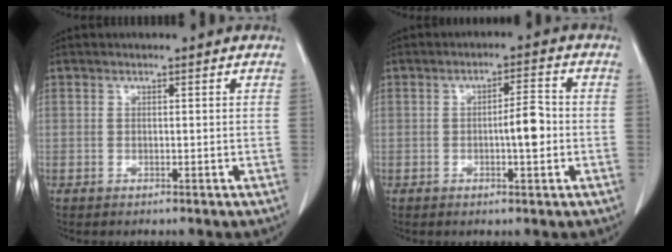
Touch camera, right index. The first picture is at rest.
{"total": 4.6, "force": [-0.7, 0.8, 4.5], "torque": [-0.071, 0.005, -0.010]}